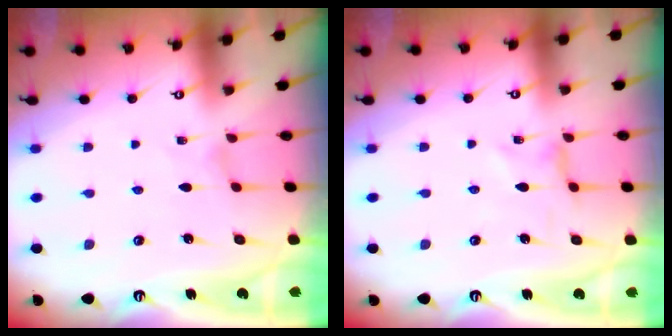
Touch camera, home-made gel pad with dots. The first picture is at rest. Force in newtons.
{"total": 0.0}